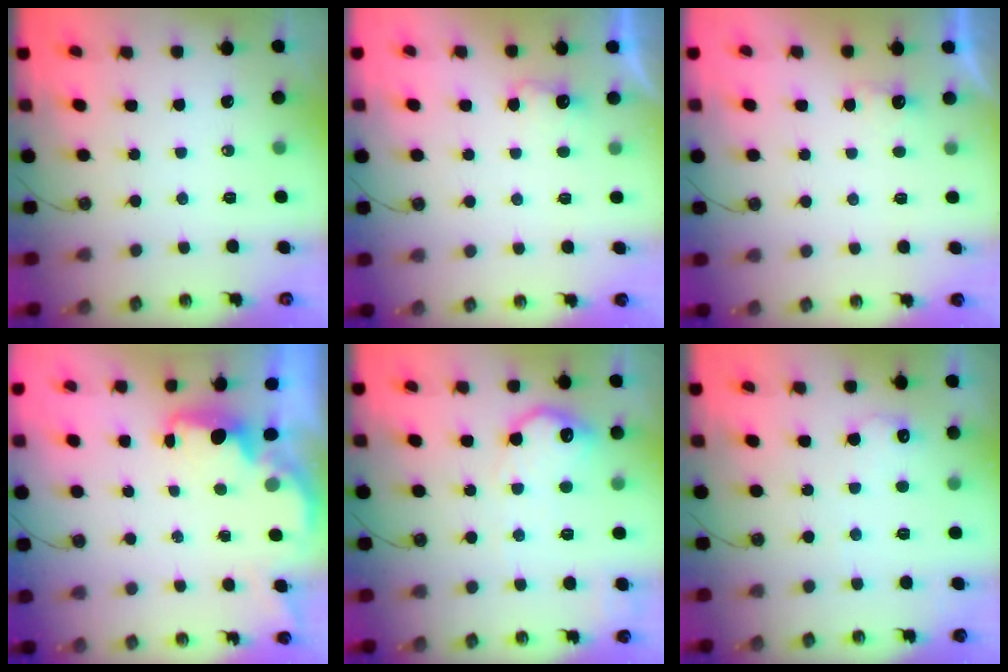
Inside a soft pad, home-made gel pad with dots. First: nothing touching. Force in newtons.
{"total": 3.2, "press": 3.1, "slide": 0.9}
{"total": 2.4, "press": 2.2, "slide": 0.8}
{"total": 2.2, "press": 2.0, "slide": 0.8}
{"total": 12.7, "press": 12.7, "slide": 0.5}
{"total": 6.0, "press": 6.0, "slide": 0.5}